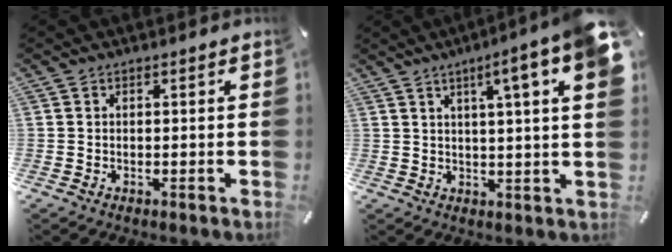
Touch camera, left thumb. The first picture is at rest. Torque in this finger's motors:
{"motor_torque": [2.48, 2.53, 1.45, -1.32, 0.10]}